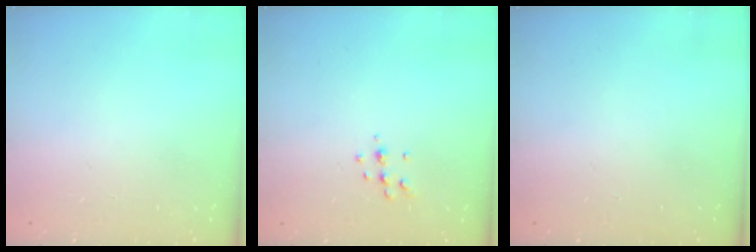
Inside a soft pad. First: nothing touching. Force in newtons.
{"total": 5.7, "press": 5.6, "slide": 1.0}
{"total": 0.0}